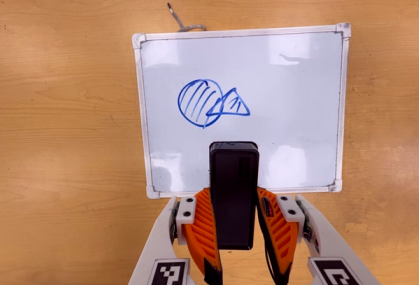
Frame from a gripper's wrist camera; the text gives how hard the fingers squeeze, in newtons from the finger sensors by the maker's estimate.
{"total": 5.0, "left": 3.6, "right": 6.5}